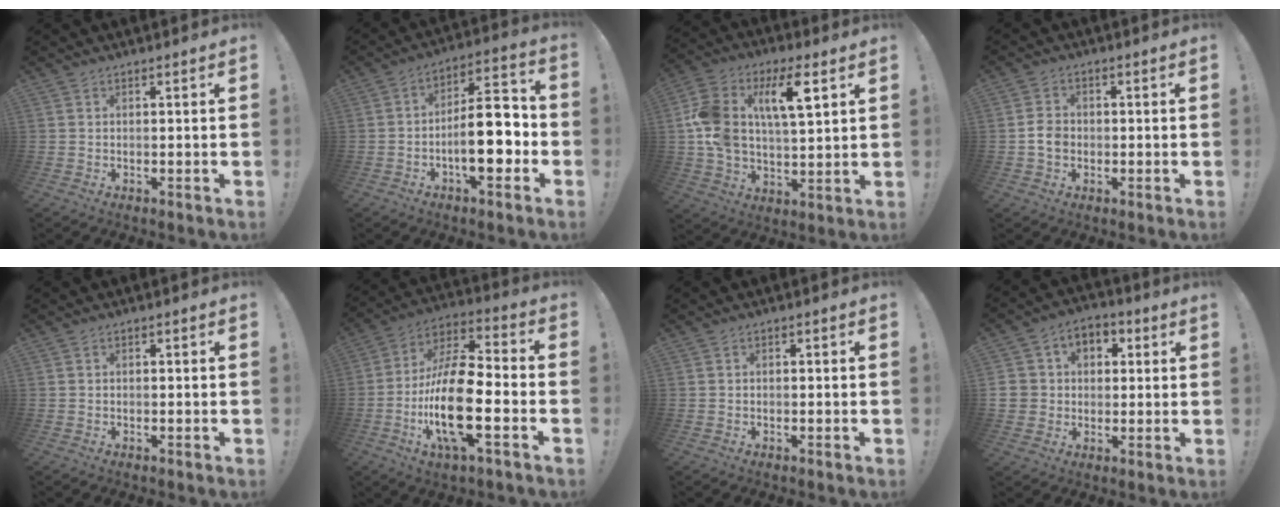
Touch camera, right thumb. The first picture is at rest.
{"total": 15.7, "force": [-4.4, 6.0, 13.9], "torque": [-0.204, 0.019, -0.074]}
{"total": 15.4, "force": [5.6, 8.3, 11.8], "torque": [-0.220, -0.009, 0.092]}
{"total": 4.9, "force": [-1.0, 4.0, 2.7], "torque": [-0.037, 0.013, -0.015]}
{"total": 0.5, "force": [-0.4, 0.3, 0.2], "torque": [-0.004, 0.002, -0.006]}
{"total": 20.9, "force": [-5.7, 7.6, 18.7], "torque": [-0.364, 0.021, -0.095]}
{"total": 0.7, "force": [-0.5, 0.4, 0.3], "torque": [-0.005, 0.002, -0.009]}
{"total": 7.6, "force": [0.3, 7.2, 2.4], "torque": [-0.026, 0.006, 0.012]}